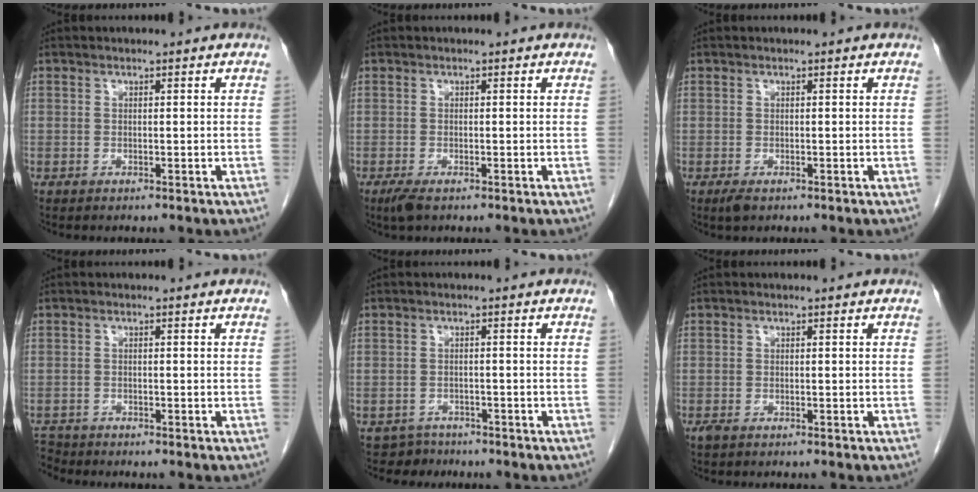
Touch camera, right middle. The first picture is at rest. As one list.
[{"total": 2.2, "force": [-1.4, 0.6, 1.5], "torque": [-0.036, -0.007, -0.025]}, {"total": 1.5, "force": [-0.9, 0.6, 1.0], "torque": [-0.023, -0.003, -0.013]}, {"total": 2.5, "force": [-2.4, 0.4, -0.4], "torque": [0.002, -0.012, -0.045]}, {"total": 2.8, "force": [-2.2, 1.5, -0.9], "torque": [0.014, 0.005, -0.036]}, {"total": 1.2, "force": [-0.9, 0.4, 0.7], "torque": [-0.017, -0.003, -0.015]}]